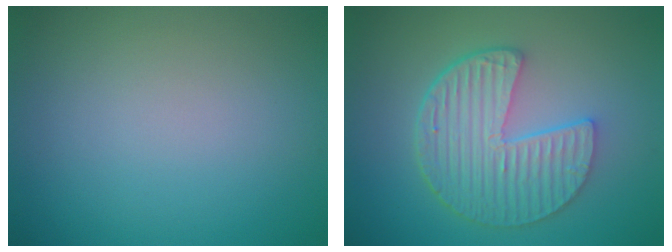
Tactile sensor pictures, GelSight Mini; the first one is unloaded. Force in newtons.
{"total": 6.7, "press": 4.8, "slide": 4.6}